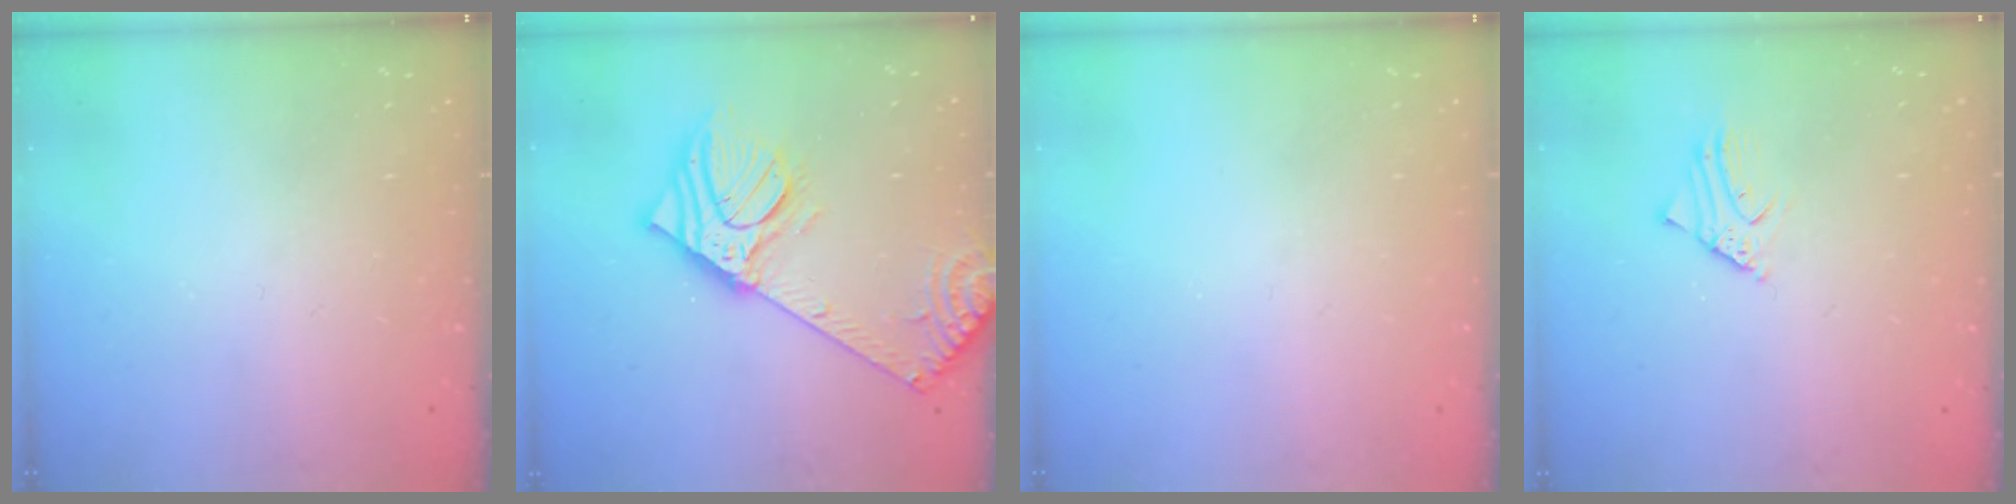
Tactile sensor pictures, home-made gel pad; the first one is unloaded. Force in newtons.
{"total": 23.6, "press": 23.1, "slide": 4.7}
{"total": 0.0}
{"total": 2.7, "press": 2.6, "slide": 0.2}